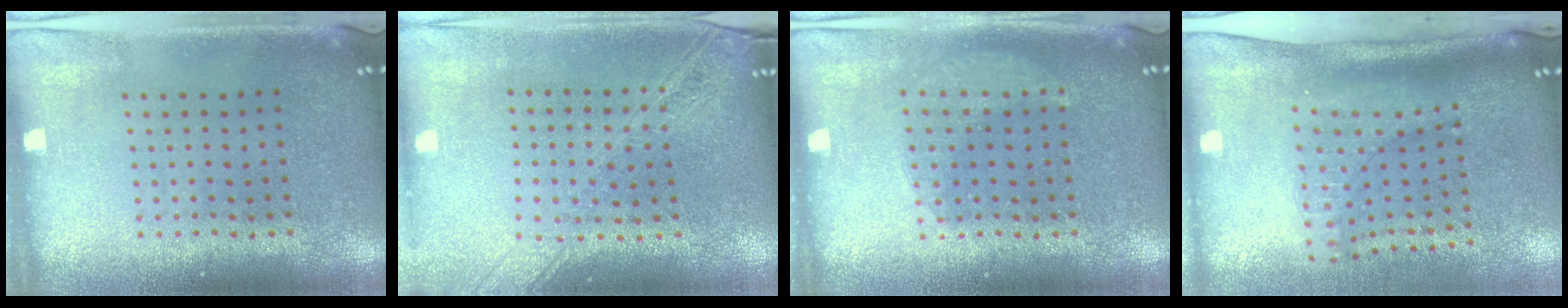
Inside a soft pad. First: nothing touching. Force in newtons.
{"total": 2.3, "press": 1.9, "slide": 1.2}
{"total": 1.8, "press": 1.8, "slide": 0.2}
{"total": 2.1, "press": 1.5, "slide": 1.5}